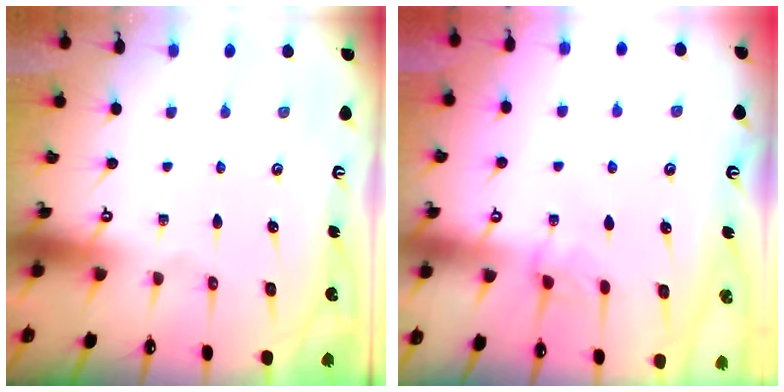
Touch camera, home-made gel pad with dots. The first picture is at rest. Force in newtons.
{"total": 1.6, "press": 1.6, "slide": 0.4}